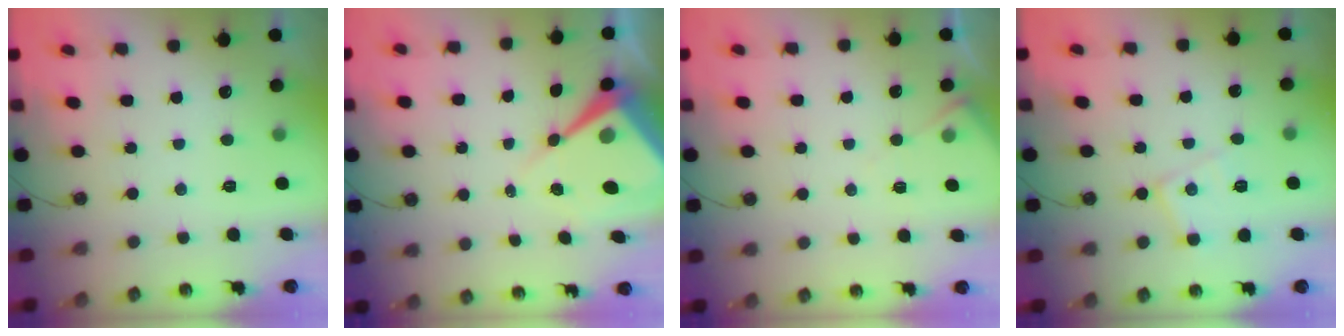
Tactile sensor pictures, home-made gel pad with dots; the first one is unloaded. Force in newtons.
{"total": 11.5, "press": 11.4, "slide": 1.0}
{"total": 5.2, "press": 5.2, "slide": 0.7}
{"total": 9.1, "press": 9.1, "slide": 0.6}